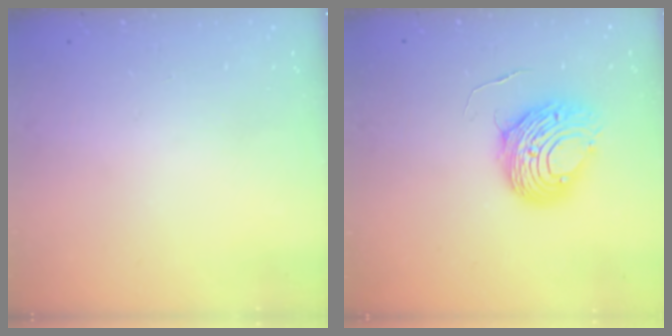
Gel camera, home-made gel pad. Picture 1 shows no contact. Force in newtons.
{"total": 8.7, "press": 8.7, "slide": 0.9}